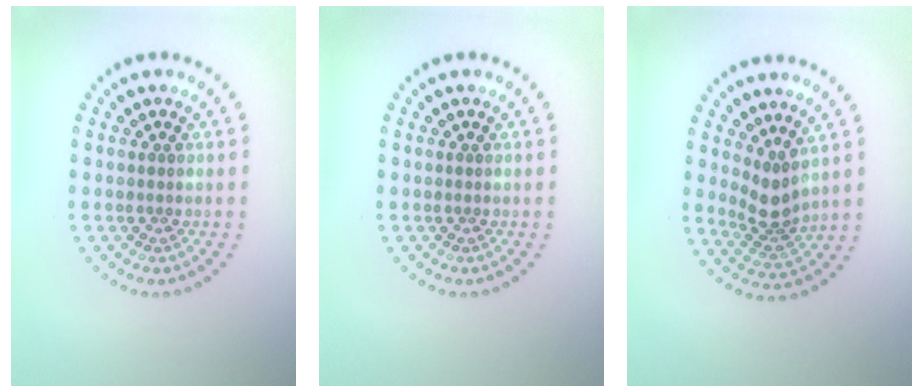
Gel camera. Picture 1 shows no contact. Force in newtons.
{"total": 0.0}
{"total": 3.0, "press": 2.2, "slide": 2.0}